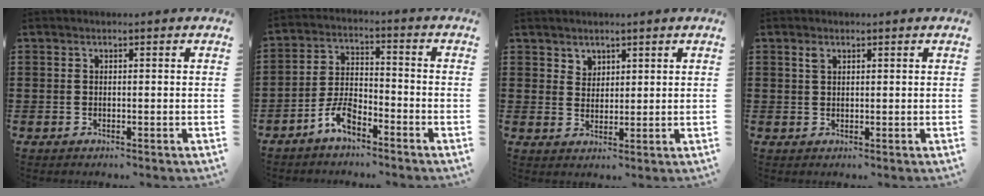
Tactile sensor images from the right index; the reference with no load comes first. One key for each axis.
{"total": 5.6, "fx": -3.9, "fy": 2.3, "fz": 3.4, "tx": -0.083, "ty": 0.007, "tz": -0.081}
{"total": 2.8, "fx": 2.2, "fy": 1.8, "fz": 0.0, "tx": -0.008, "ty": 0.005, "tz": 0.043}
{"total": 1.3, "fx": 0.7, "fy": 0.7, "fz": 0.7, "tx": -0.018, "ty": 0.004, "tz": 0.014}